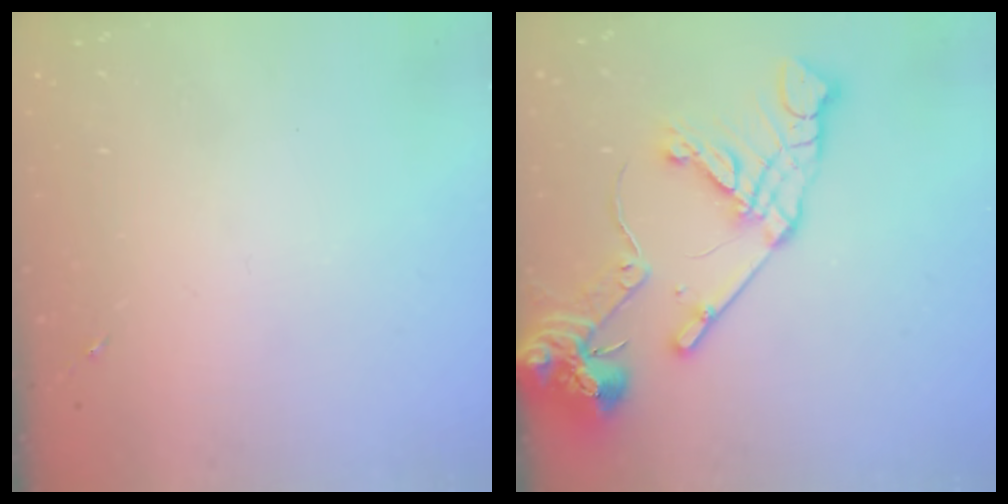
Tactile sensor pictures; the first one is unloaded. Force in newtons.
{"total": 17.1, "press": 16.9, "slide": 2.3}